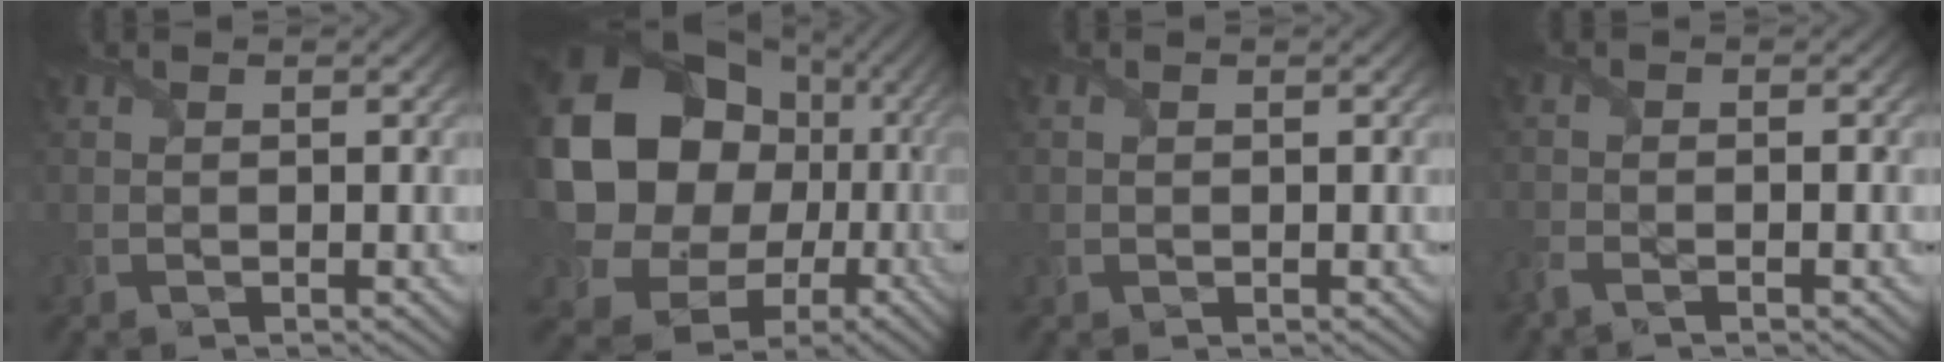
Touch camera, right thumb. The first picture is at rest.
{"total": 21.1, "force": [3.0, 18.4, 9.9], "torque": [-0.263, -0.040, 0.086]}
{"total": 0.0}
{"total": 2.4, "force": [-1.8, -0.1, 1.7], "torque": [-0.041, -0.005, -0.041]}